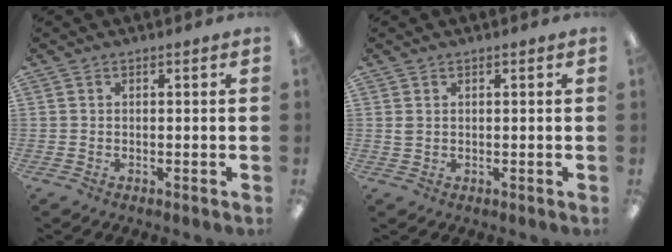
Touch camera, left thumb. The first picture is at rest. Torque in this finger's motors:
{"motor_torque": [-0.05, 0.23, 0.33, -0.13, 0.00]}